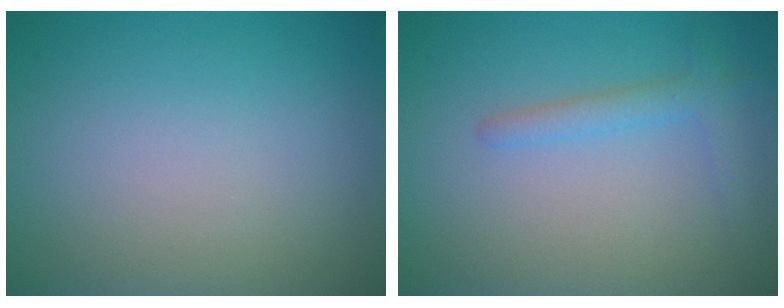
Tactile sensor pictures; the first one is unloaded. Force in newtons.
{"total": 1.9, "press": 1.9, "slide": 0.1}